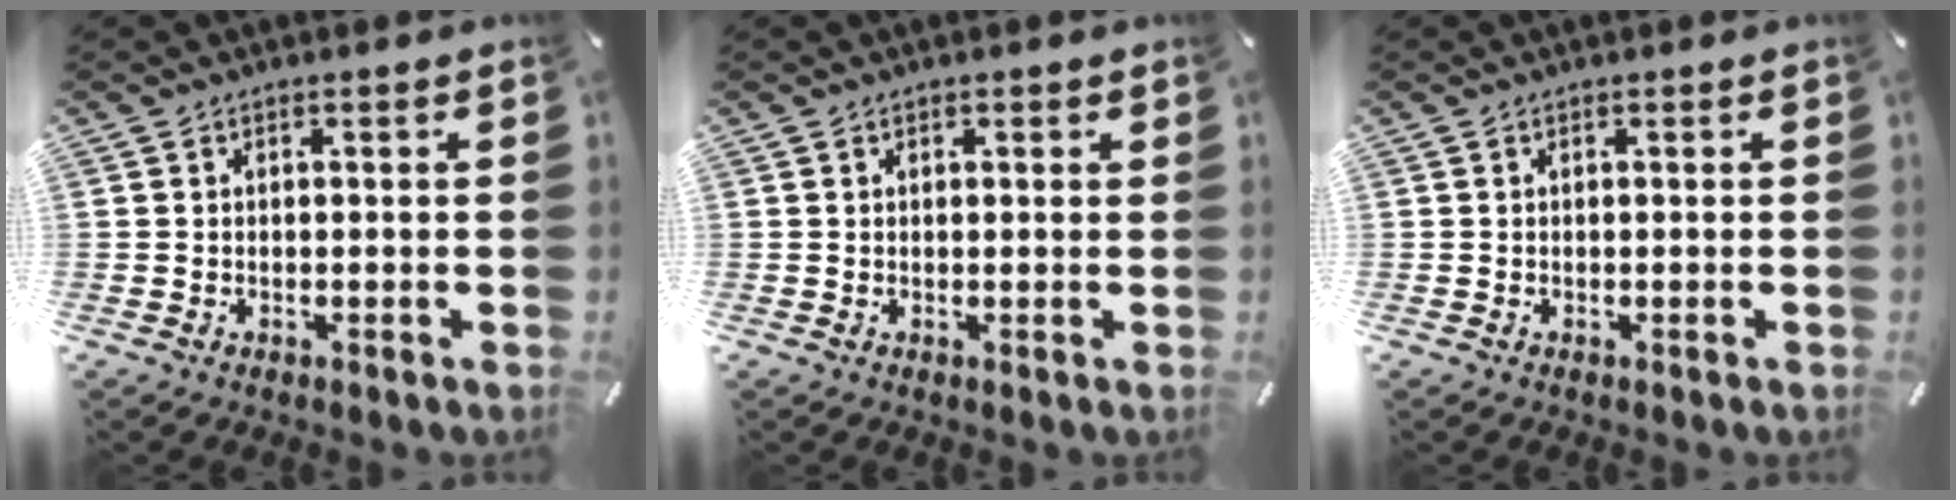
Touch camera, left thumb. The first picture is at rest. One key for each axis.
{"total": 0.6, "fx": 0.3, "fy": 0.4, "fz": 0.3, "tx": -0.005, "ty": 0.002, "tz": 0.006}
{"total": 0.0}